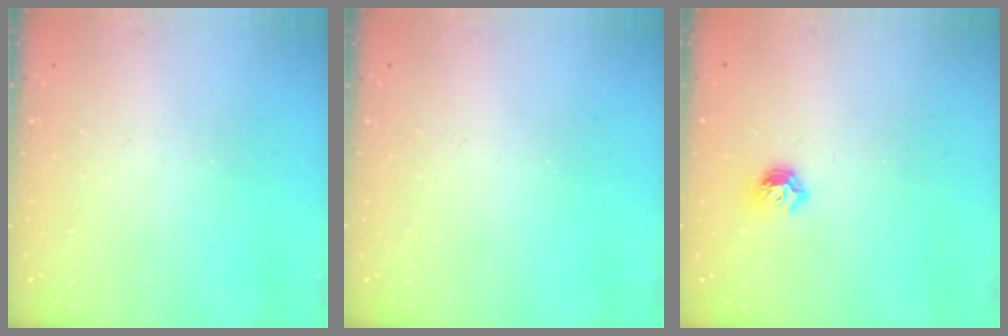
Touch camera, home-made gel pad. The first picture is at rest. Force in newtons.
{"total": 0.0}
{"total": 6.5, "press": 6.5, "slide": 0.9}